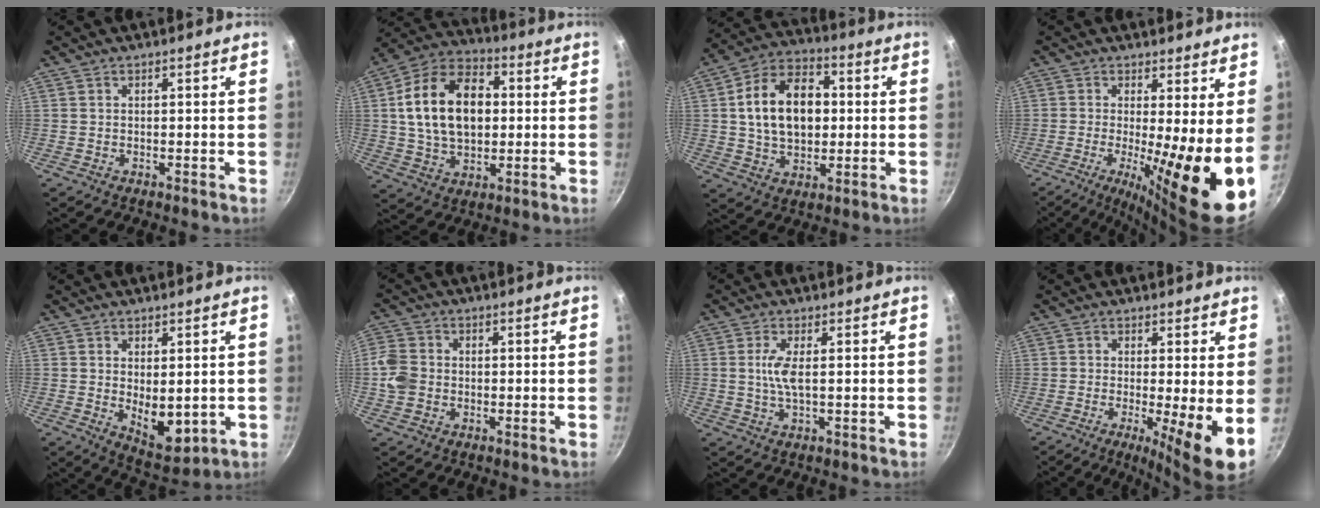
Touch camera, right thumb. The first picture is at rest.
{"total": 18.6, "force": [2.0, 12.4, 13.7], "torque": [-0.209, 0.020, 0.026]}
{"total": 16.7, "force": [1.6, 11.4, 12.0], "torque": [-0.172, 0.019, 0.019]}
{"total": 14.7, "force": [-0.7, 2.8, 14.4], "torque": [-0.207, -0.029, -0.011]}
{"total": 8.3, "force": [0.0, 4.4, 7.0], "torque": [-0.086, -0.023, 0.018]}
{"total": 5.9, "force": [-1.0, 5.0, 3.0], "torque": [-0.054, 0.010, -0.031]}
{"total": 4.4, "force": [0.3, 1.2, 4.2], "torque": [-0.096, 0.000, 0.008]}
{"total": 8.5, "force": [-1.0, 1.1, 8.4], "torque": [-0.121, -0.017, -0.016]}